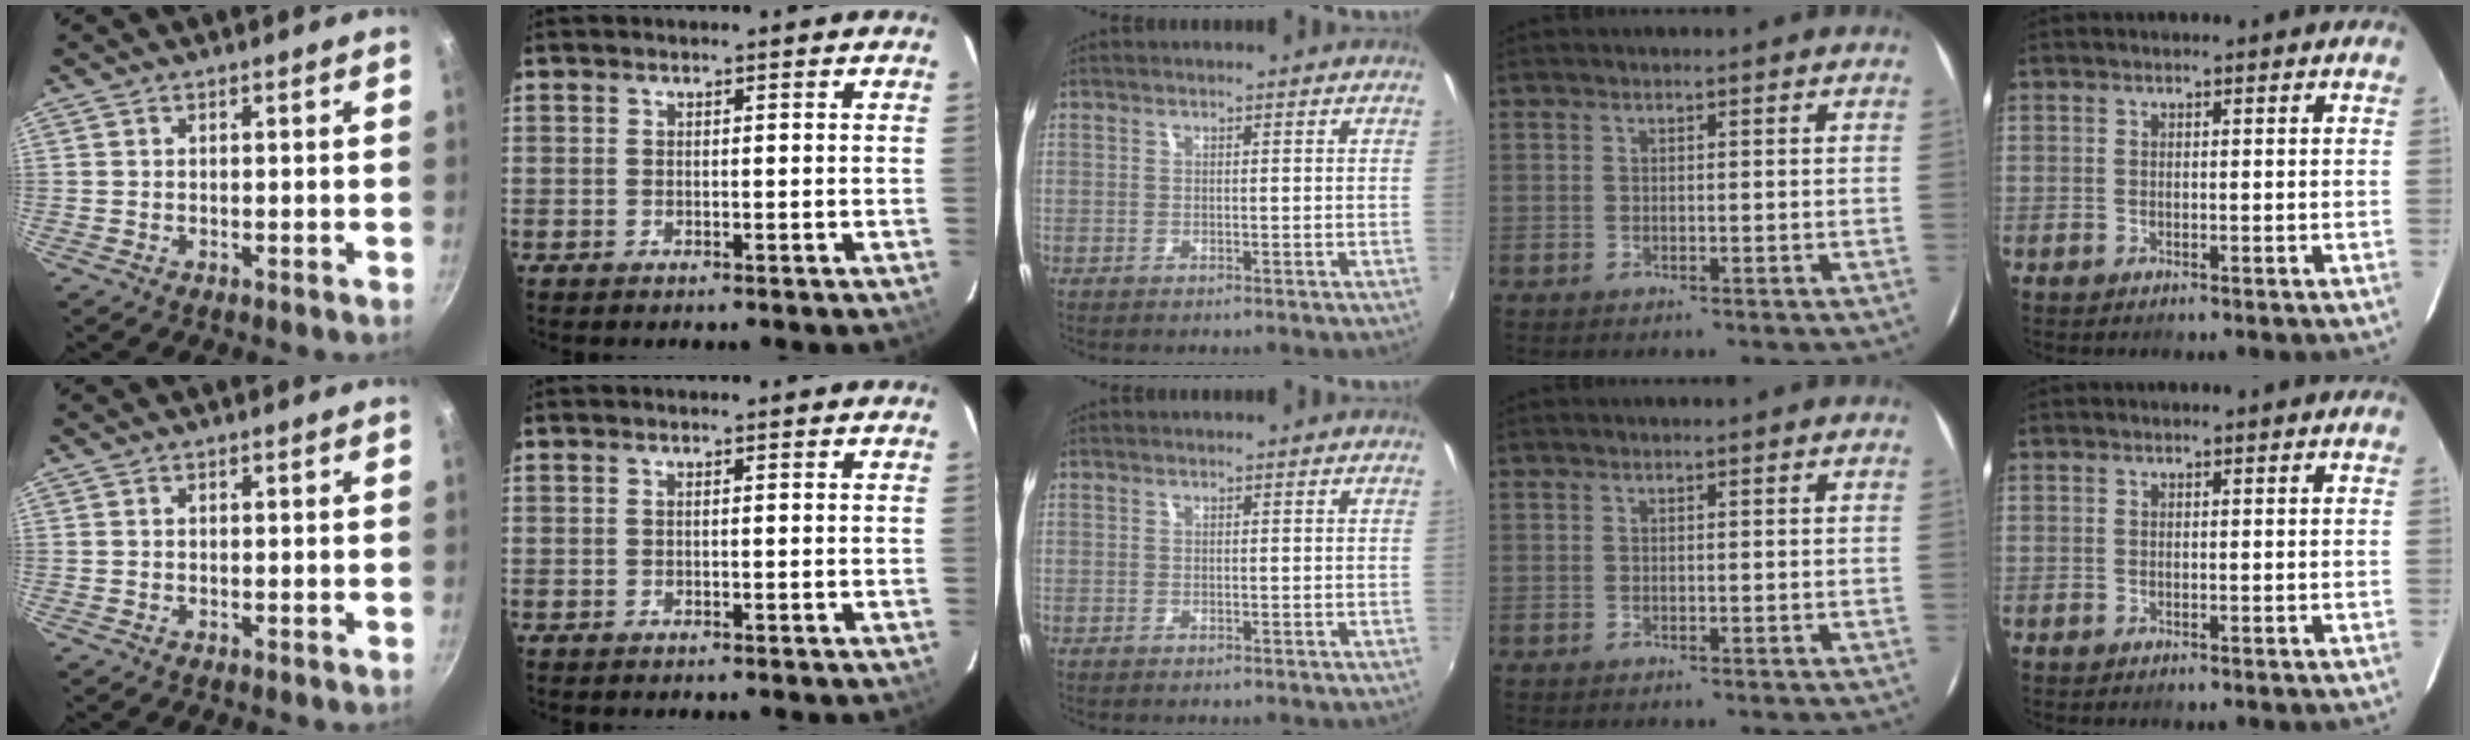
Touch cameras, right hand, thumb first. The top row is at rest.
{}